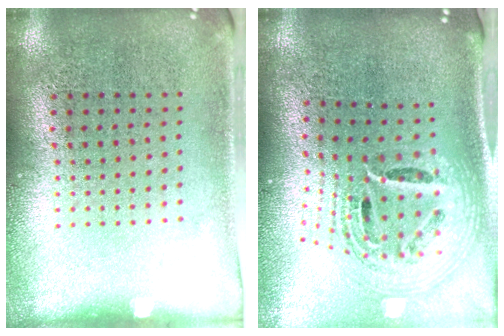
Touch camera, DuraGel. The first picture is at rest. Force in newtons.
{"total": 2.7, "press": 1.8, "slide": 1.9}